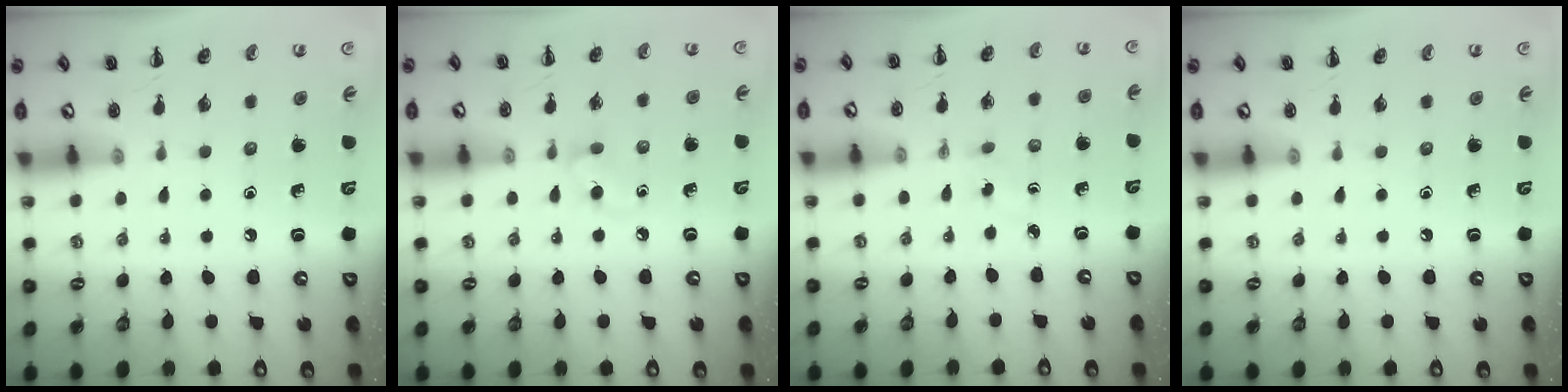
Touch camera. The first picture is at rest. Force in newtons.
{"total": 4.3, "press": 4.1, "slide": 1.2}
{"total": 1.3, "press": 1.1, "slide": 0.7}
{"total": 0.0}